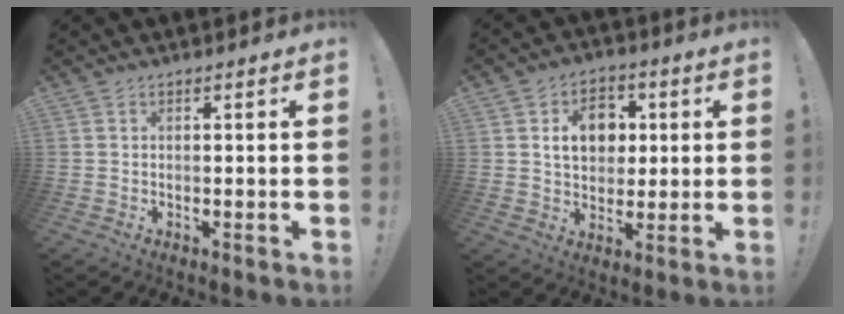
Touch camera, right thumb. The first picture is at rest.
{"total": 11.5, "force": [2.9, 9.1, 6.4], "torque": [-0.086, 0.000, 0.055]}